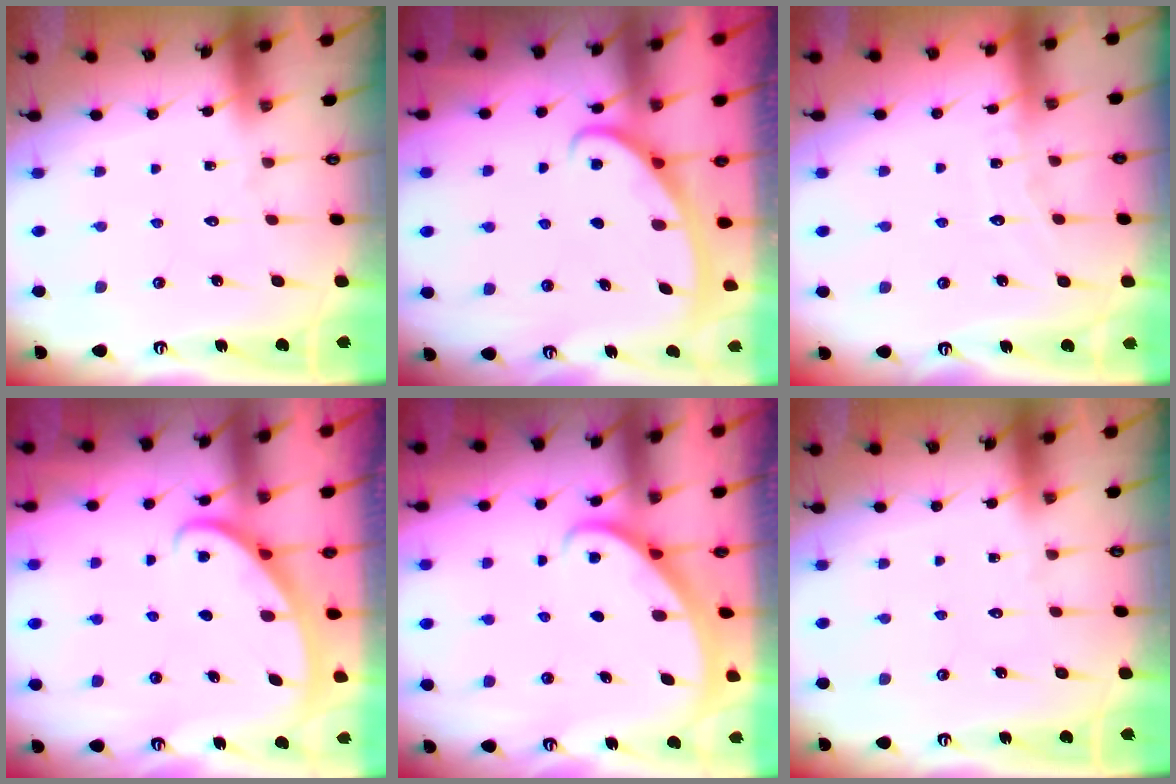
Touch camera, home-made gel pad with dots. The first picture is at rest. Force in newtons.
{"total": 2.8, "press": 2.8, "slide": 0.4}
{"total": 4.9, "press": 4.8, "slide": 0.3}
{"total": 3.1, "press": 3.1, "slide": 0.1}
{"total": 2.0, "press": 2.0, "slide": 0.2}
{"total": 0.0}